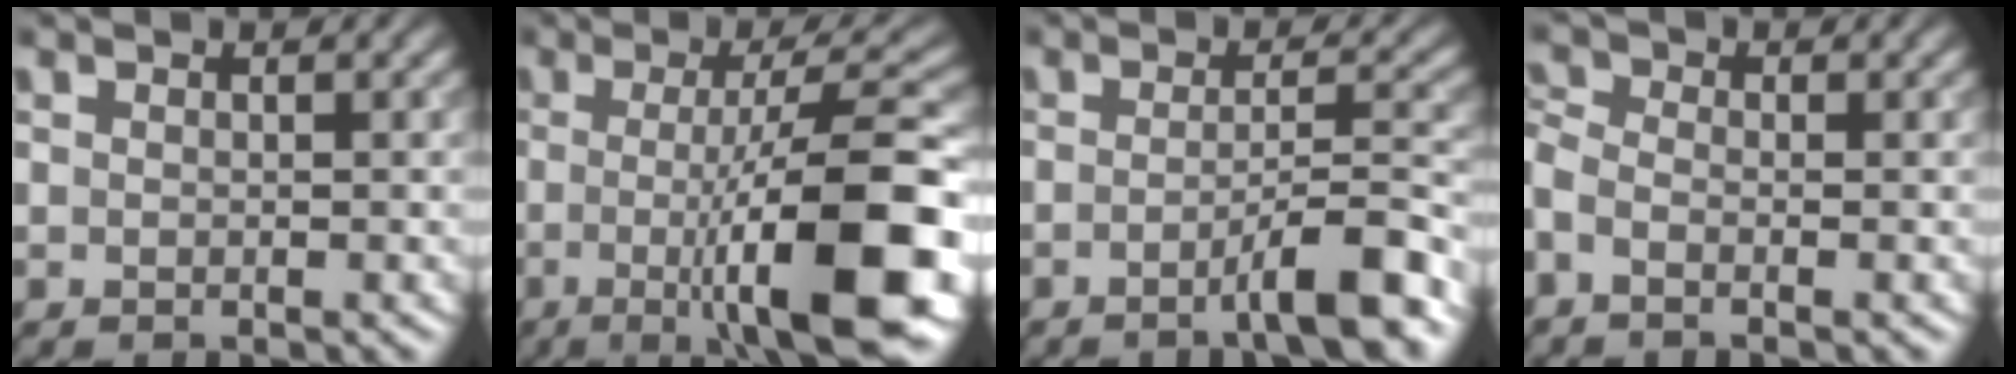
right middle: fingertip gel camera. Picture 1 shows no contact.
{"total": 12.8, "force": [-2.0, 3.1, 12.3], "torque": [-0.161, -0.007, -0.038]}
{"total": 5.9, "force": [-2.9, 0.9, 5.1], "torque": [-0.063, 0.010, -0.054]}
{"total": 2.3, "force": [-1.0, 1.1, 1.7], "torque": [-0.045, -0.004, -0.033]}